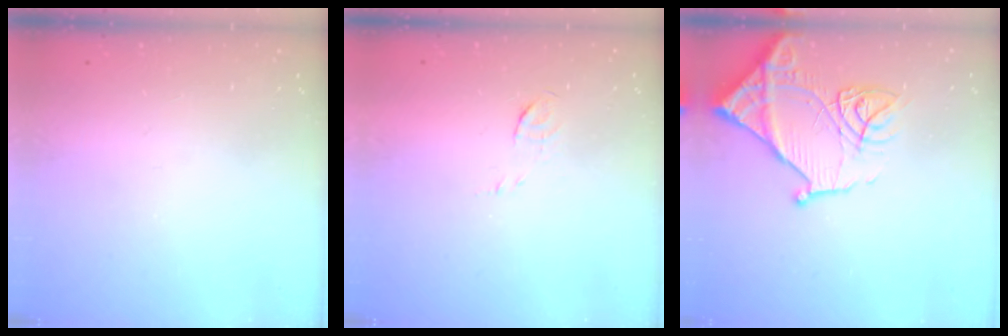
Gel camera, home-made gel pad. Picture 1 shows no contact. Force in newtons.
{"total": 4.2, "press": 4.1, "slide": 1.1}
{"total": 17.7, "press": 17.6, "slide": 1.7}